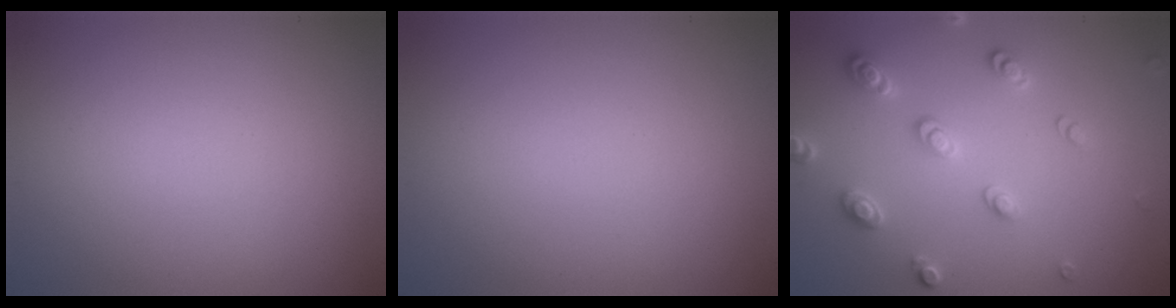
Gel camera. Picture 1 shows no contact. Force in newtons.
{"total": 0.0}
{"total": 3.0, "press": 2.9, "slide": 0.6}